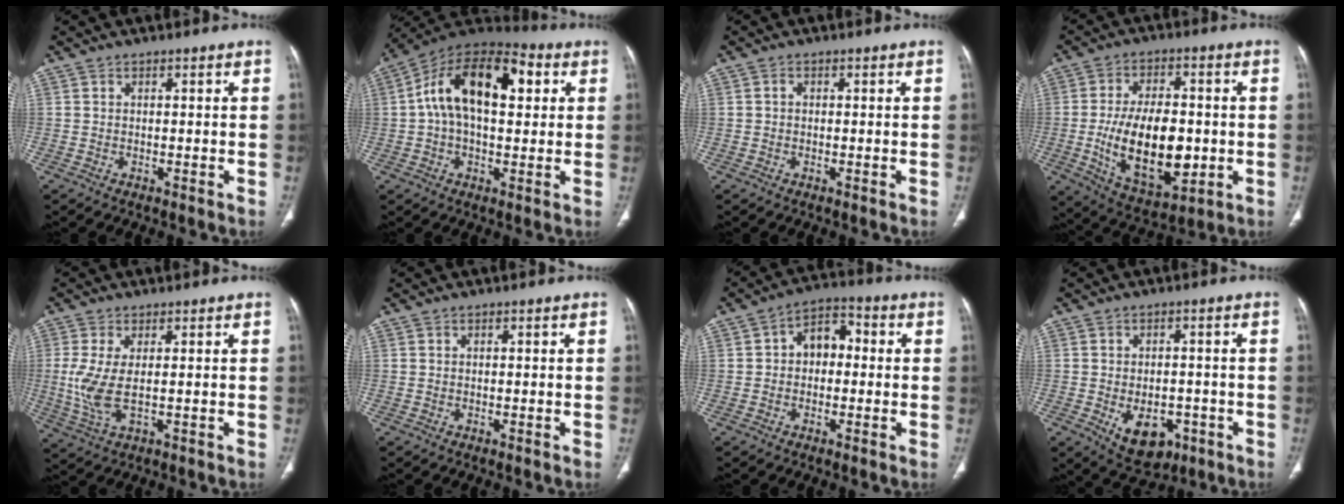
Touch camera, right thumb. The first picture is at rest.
{"total": 18.4, "force": [3.8, 10.1, 14.9], "torque": [-0.232, 0.034, 0.054]}
{"total": 0.8, "force": [0.0, 0.7, 0.4], "torque": [-0.004, 0.003, -0.003]}
{"total": 17.7, "force": [-2.2, 9.4, 14.8], "torque": [-0.231, -0.003, -0.020]}
{"total": 7.0, "force": [0.2, 2.7, 6.5], "torque": [-0.163, -0.012, 0.010]}
{"total": 0.0}
{"total": 7.3, "force": [0.4, 5.2, 5.1], "torque": [-0.053, 0.028, -0.006]}
{"total": 9.0, "force": [-3.3, 5.9, 5.9], "torque": [-0.068, 0.010, -0.032]}